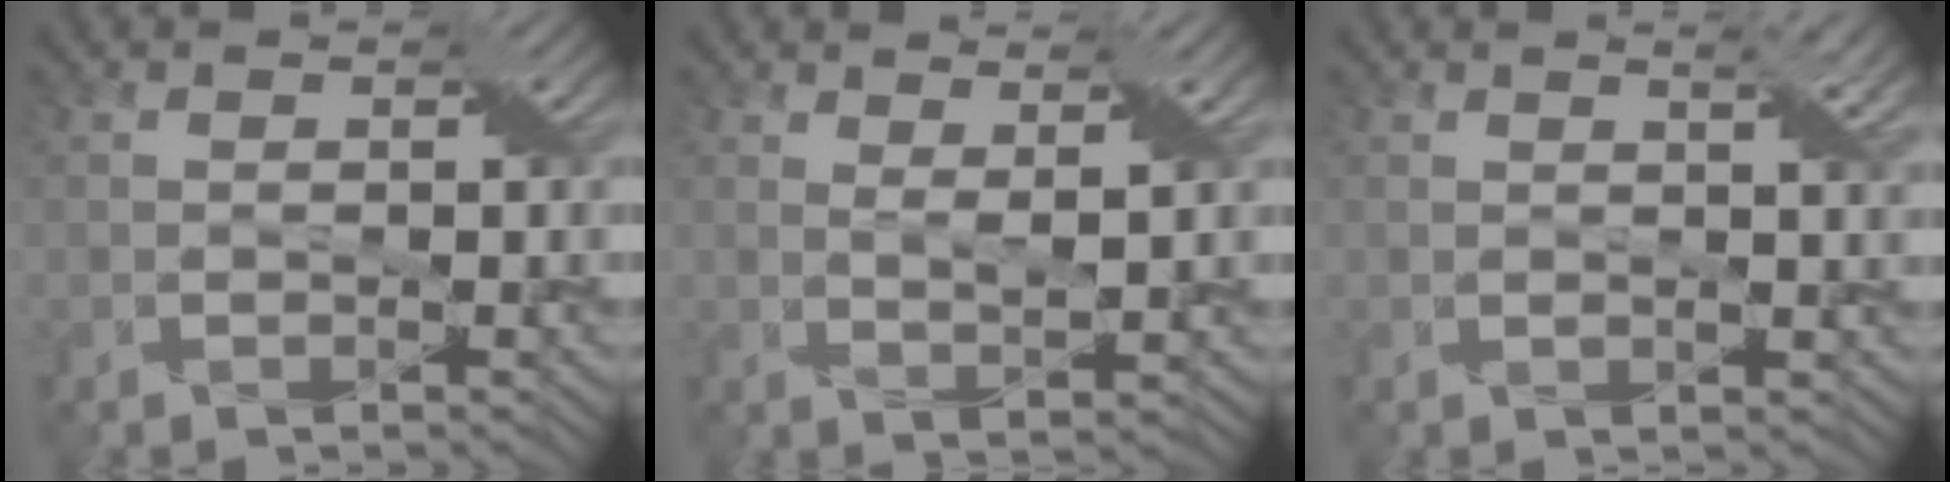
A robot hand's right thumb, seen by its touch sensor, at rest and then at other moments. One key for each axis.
{"total": 2.7, "fx": 1.7, "fy": 0.2, "fz": 2.1, "tx": -0.048, "ty": -0.004, "tz": 0.034}
{"total": 3.0, "fx": 1.5, "fy": 0.4, "fz": 2.5, "tx": -0.042, "ty": -0.002, "tz": 0.024}